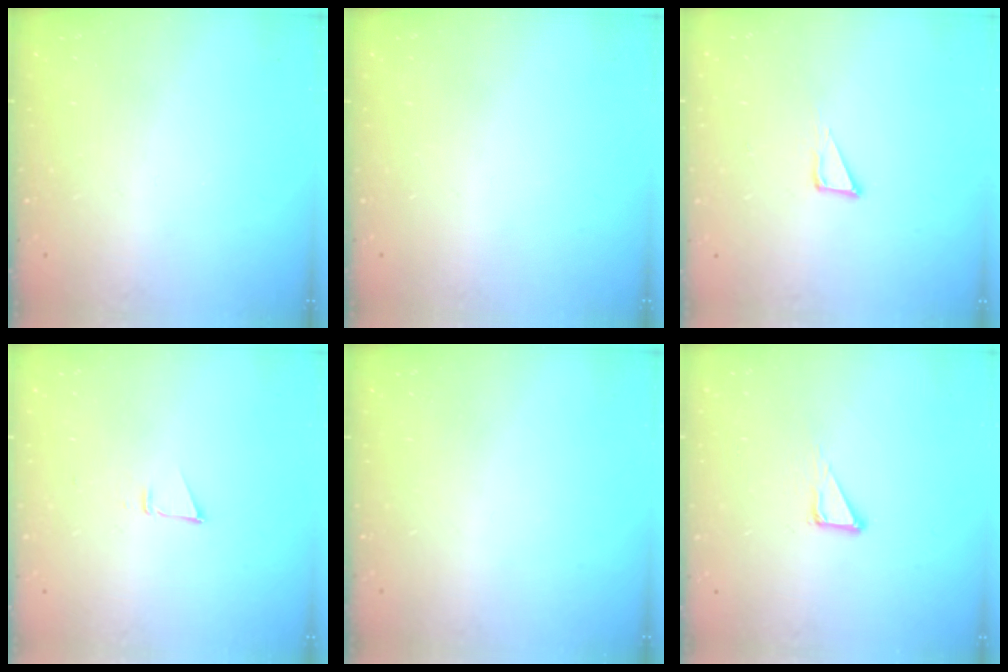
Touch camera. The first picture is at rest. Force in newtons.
{"total": 0.0}
{"total": 5.8, "press": 5.8, "slide": 0.2}
{"total": 3.0, "press": 2.9, "slide": 0.8}
{"total": 0.0}
{"total": 4.4, "press": 4.4, "slide": 0.1}